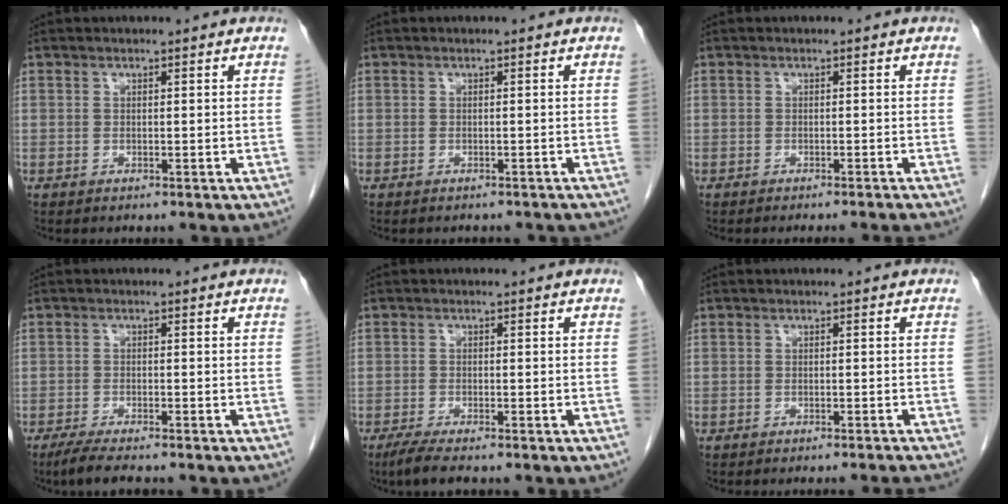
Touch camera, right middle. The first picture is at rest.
{"total": 4.5, "force": [-4.1, 1.5, 1.3], "torque": [-0.018, -0.004, -0.043]}
{"total": 4.1, "force": [-3.8, -0.8, 1.3], "torque": [-0.009, -0.005, -0.047]}
{"total": 4.6, "force": [-3.7, 0.4, 2.7], "torque": [-0.050, -0.012, -0.061]}
{"total": 3.7, "force": [-2.8, 0.3, 2.3], "torque": [-0.047, -0.010, -0.051]}
{"total": 4.1, "force": [-3.9, -0.8, 1.2], "torque": [-0.009, -0.007, -0.046]}